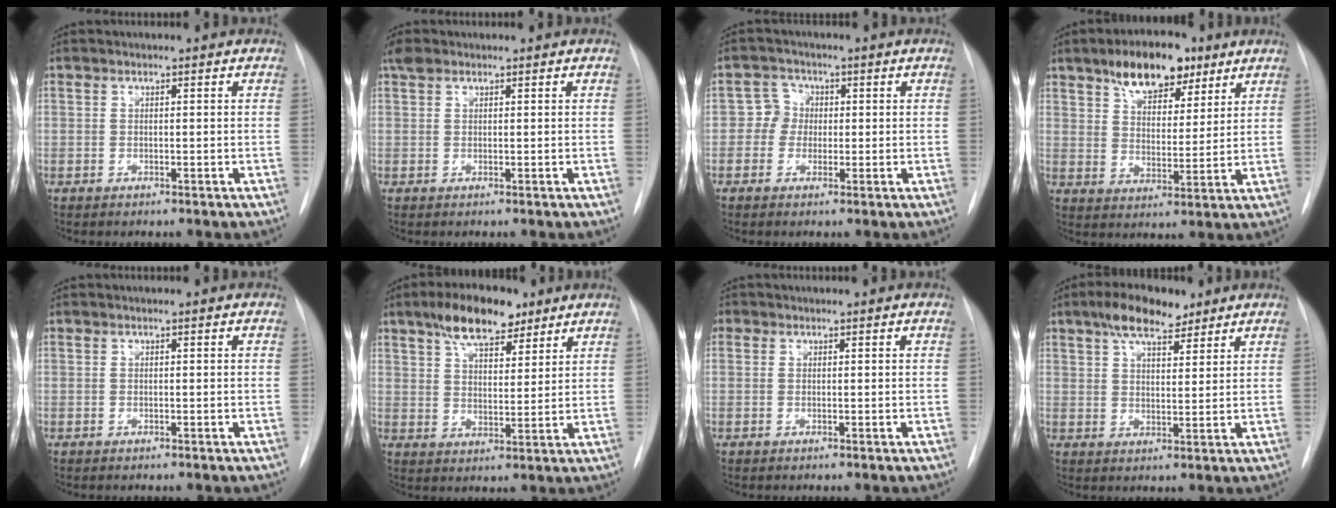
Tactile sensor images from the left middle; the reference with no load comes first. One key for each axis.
{"total": 1.8, "fx": 1.3, "fy": 1.1, "fz": 0.6, "tx": -0.018, "ty": 0.017, "tz": 0.023}
{"total": 2.9, "fx": -0.1, "fy": 2.9, "fz": 0.5, "tx": 0.003, "ty": 0.010, "tz": -0.007}
{"total": 10.7, "fx": 7.0, "fy": 4.9, "fz": 6.4, "tx": -0.103, "ty": 0.012, "tz": 0.118}
{"total": 0.0}
{"total": 10.2, "fx": 7.0, "fy": 3.9, "fz": 6.4, "tx": -0.109, "ty": 0.013, "tz": 0.121}
{"total": 0.9, "fx": 0.4, "fy": 0.8, "fz": 0.2, "tx": 0.004, "ty": 0.003, "tz": 0.004}
{"total": 8.3, "fx": 5.8, "fy": 3.0, "fz": 5.0, "tx": -0.089, "ty": 0.015, "tz": 0.100}